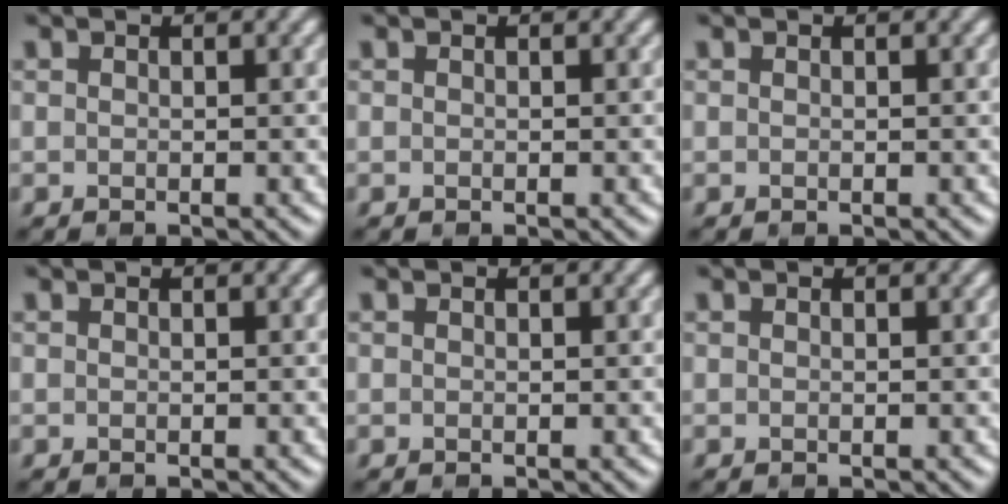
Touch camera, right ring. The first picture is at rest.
{"total": 0.0}
{"total": 0.0}
{"total": 0.0}
{"total": 0.0}
{"total": 0.0}